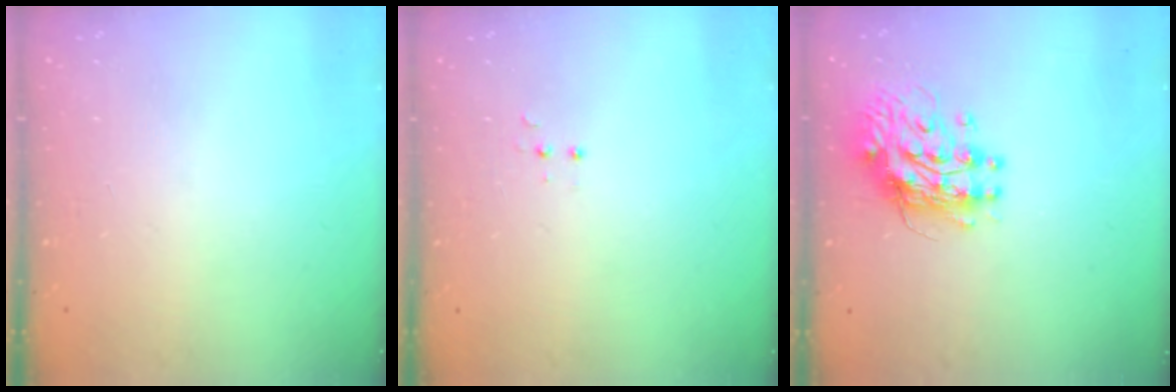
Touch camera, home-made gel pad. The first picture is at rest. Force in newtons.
{"total": 3.4, "press": 3.3, "slide": 0.7}
{"total": 11.0, "press": 10.9, "slide": 1.0}